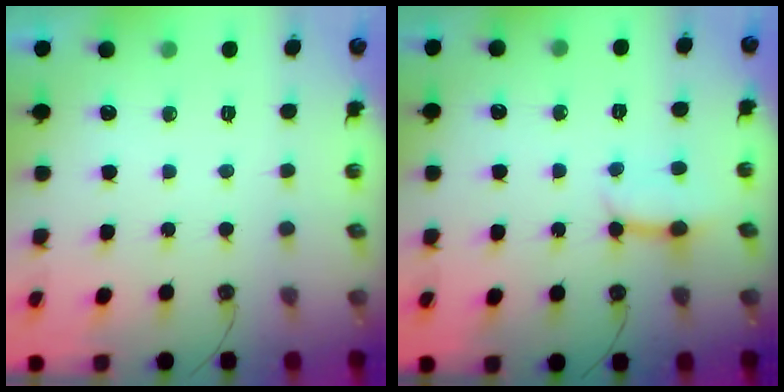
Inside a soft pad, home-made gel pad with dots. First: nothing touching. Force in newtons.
{"total": 5.0, "press": 4.9, "slide": 0.6}